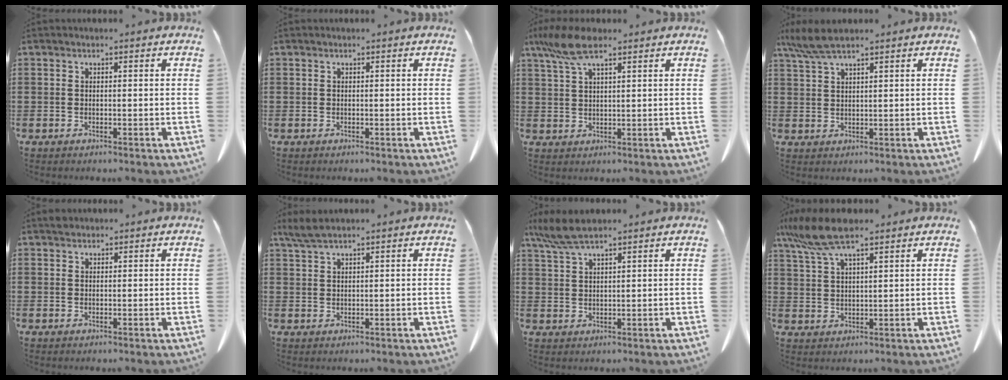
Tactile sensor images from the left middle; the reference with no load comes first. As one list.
[{"total": 0.0}, {"total": 6.9, "force": [4.4, 1.8, 5.1], "torque": [-0.123, -0.004, 0.075]}, {"total": 5.0, "force": [3.9, 0.6, 3.1], "torque": [-0.069, -0.001, 0.072]}, {"total": 0.9, "force": [0.7, 0.4, 0.1], "torque": [-0.004, 0.002, 0.015]}, {"total": 2.8, "force": [2.1, 0.4, 1.8], "torque": [-0.040, 0.001, 0.040]}, {"total": 5.5, "force": [4.2, 0.7, 3.4], "torque": [-0.084, -0.004, 0.076]}, {"total": 8.1, "force": [5.9, 1.4, 5.3], "torque": [-0.132, -0.012, 0.105]}]